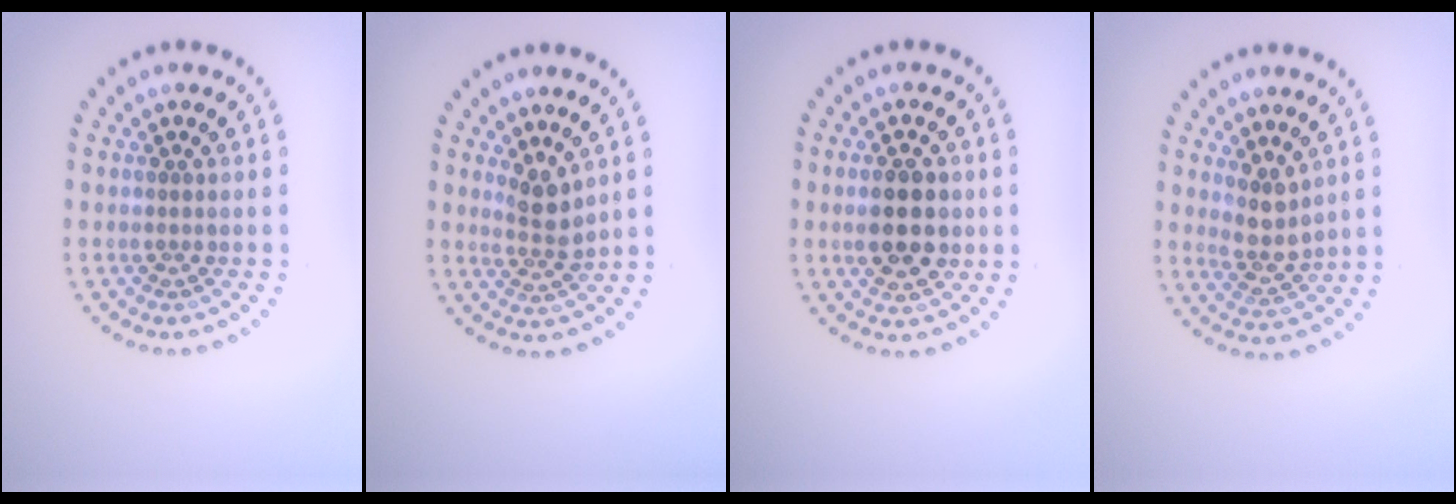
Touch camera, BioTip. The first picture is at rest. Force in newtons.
{"total": 2.5, "press": 1.9, "slide": 1.5}
{"total": 4.5, "press": 4.5, "slide": 0.1}
{"total": 2.7, "press": 2.2, "slide": 1.5}